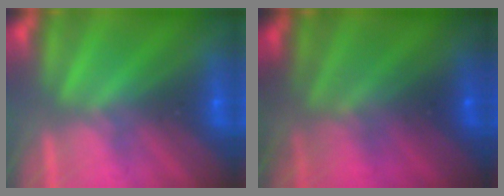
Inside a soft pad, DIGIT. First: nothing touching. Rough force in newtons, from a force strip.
{"total": 7.4}